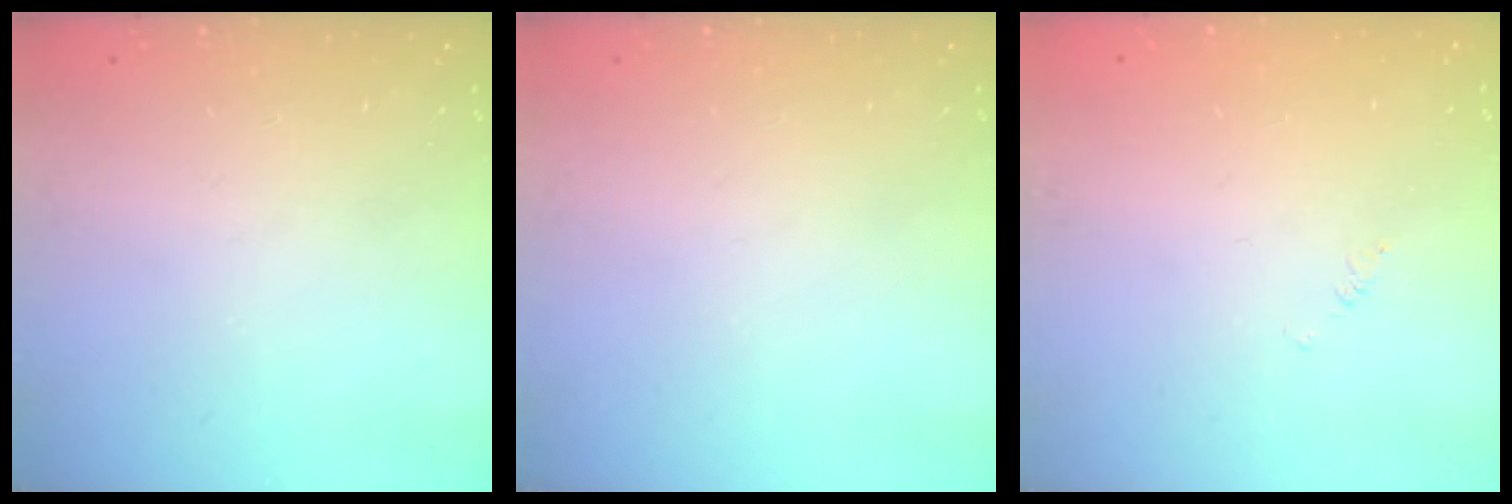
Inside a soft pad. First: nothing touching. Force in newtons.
{"total": 0.0}
{"total": 1.7, "press": 1.7, "slide": 0.3}